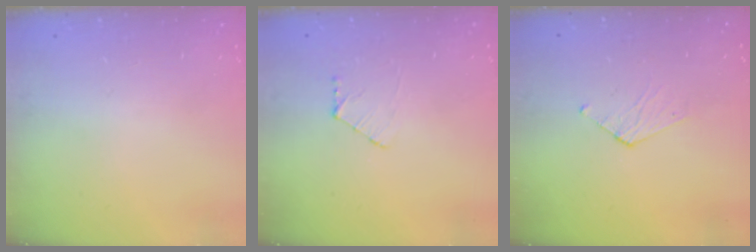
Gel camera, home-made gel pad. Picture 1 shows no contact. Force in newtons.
{"total": 3.6, "press": 3.6, "slide": 0.3}
{"total": 3.1, "press": 3.1, "slide": 0.3}